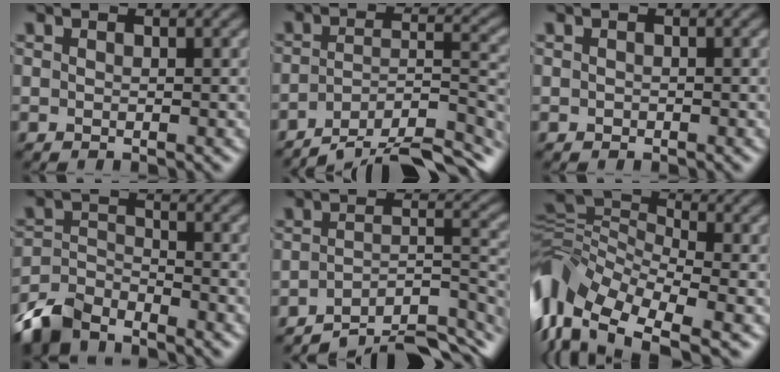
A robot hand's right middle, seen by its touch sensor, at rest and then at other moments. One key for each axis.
{"total": 10.0, "fx": -8.1, "fy": 2.6, "fz": 5.2, "tx": -0.082, "ty": 0.004, "tz": -0.131}
{"total": 0.0}
{"total": 5.2, "fx": -4.5, "fy": 2.0, "fz": 1.7, "tx": -0.032, "ty": -0.005, "tz": -0.097}
{"total": 8.2, "fx": -6.6, "fy": 2.1, "fz": 4.3, "tx": -0.057, "ty": -0.007, "tz": -0.104}
{"total": 11.5, "fx": -4.4, "fy": 6.3, "fz": 8.6, "tx": -0.180, "ty": 0.001, "tz": -0.099}